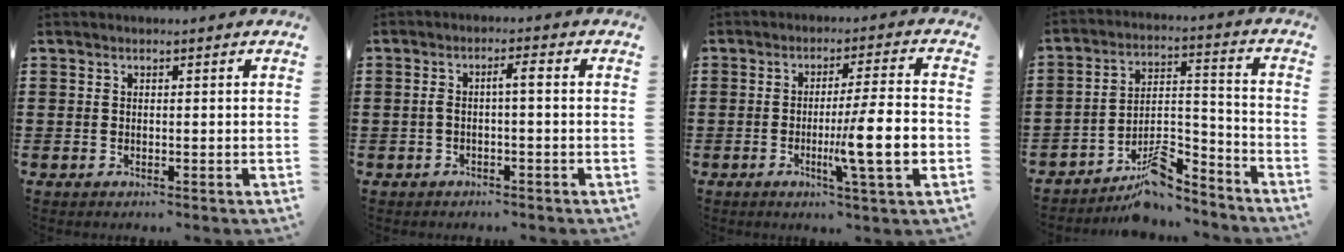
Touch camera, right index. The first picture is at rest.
{"total": 2.5, "force": [-0.2, 0.3, 2.5], "torque": [-0.056, 0.001, -0.010]}
{"total": 10.3, "force": [-2.5, 0.5, 10.0], "torque": [-0.156, -0.017, -0.047]}
{"total": 9.7, "force": [-8.1, 3.2, 4.4], "torque": [-0.052, 0.030, -0.147]}